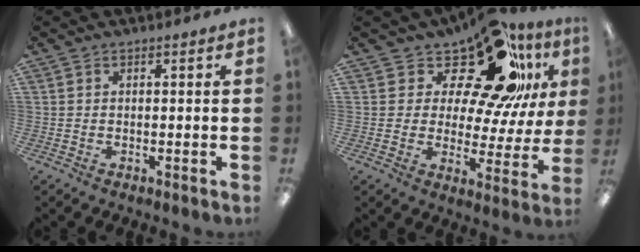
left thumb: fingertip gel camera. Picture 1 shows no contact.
{"total": 18.1, "force": [12.4, 7.0, 11.2], "torque": [-0.176, -0.086, 0.207]}